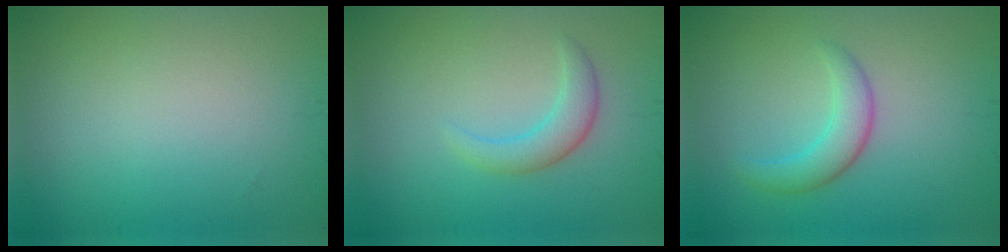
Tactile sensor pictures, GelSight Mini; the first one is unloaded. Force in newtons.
{"total": 2.5, "press": 2.5, "slide": 0.1}
{"total": 2.9, "press": 2.9, "slide": 0.1}